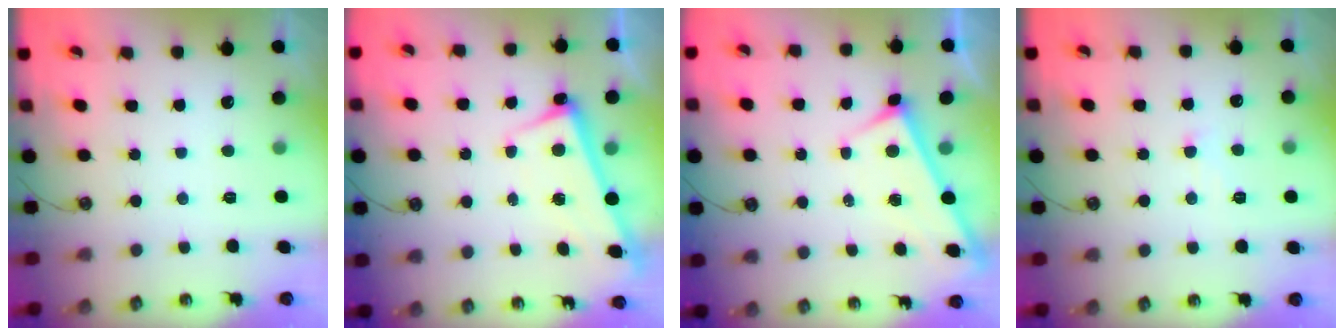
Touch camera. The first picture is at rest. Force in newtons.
{"total": 2.8, "press": 2.8, "slide": 0.4}
{"total": 3.0, "press": 3.0, "slide": 0.1}
{"total": 0.8, "press": 0.6, "slide": 0.5}